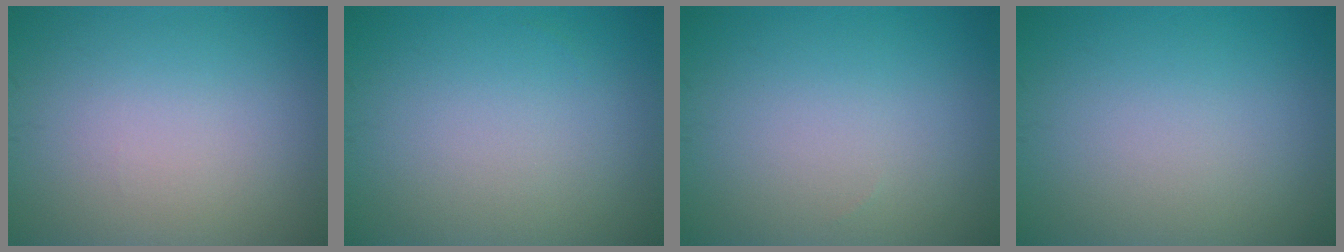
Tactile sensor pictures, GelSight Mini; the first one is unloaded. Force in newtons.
{"total": 0.0}
{"total": 0.0}
{"total": 0.0}